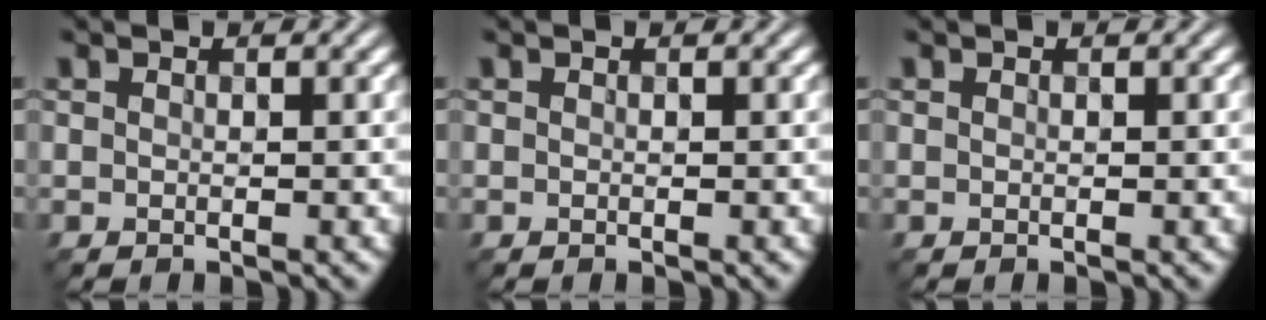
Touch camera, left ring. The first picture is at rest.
{"total": 0.0}
{"total": 0.0}